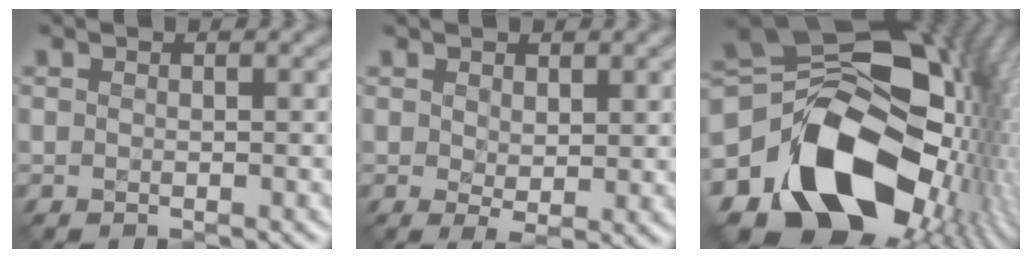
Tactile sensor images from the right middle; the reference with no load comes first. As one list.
[{"total": 1.6, "force": [0.7, 0.8, 1.2], "torque": [-0.023, -0.005, 0.016]}, {"total": 18.8, "force": [-2.9, 13.4, 12.9], "torque": [-0.244, -0.020, -0.032]}]